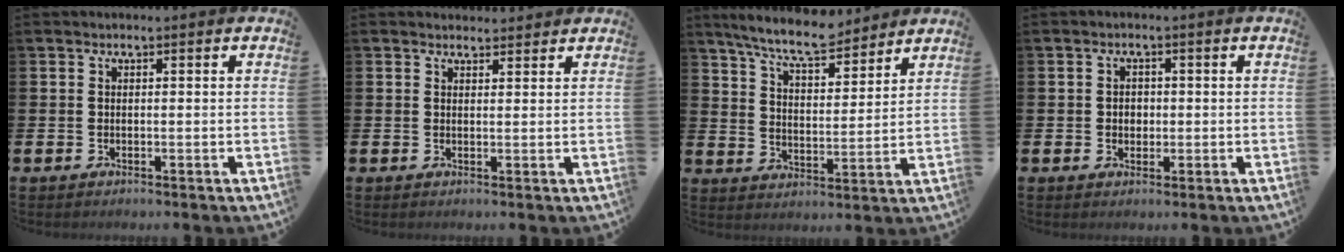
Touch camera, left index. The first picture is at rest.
{"total": 1.9, "force": [1.8, 0.5, -0.1], "torque": [0.009, -0.005, 0.031]}
{"total": 8.6, "force": [7.9, 1.3, 3.1], "torque": [-0.083, -0.035, 0.142]}
{"total": 1.8, "force": [0.2, 1.6, 0.8], "torque": [-0.001, 0.004, -0.003]}